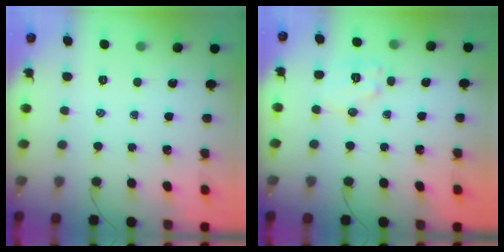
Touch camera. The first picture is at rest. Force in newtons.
{"total": 7.7, "press": 7.7, "slide": 0.7}